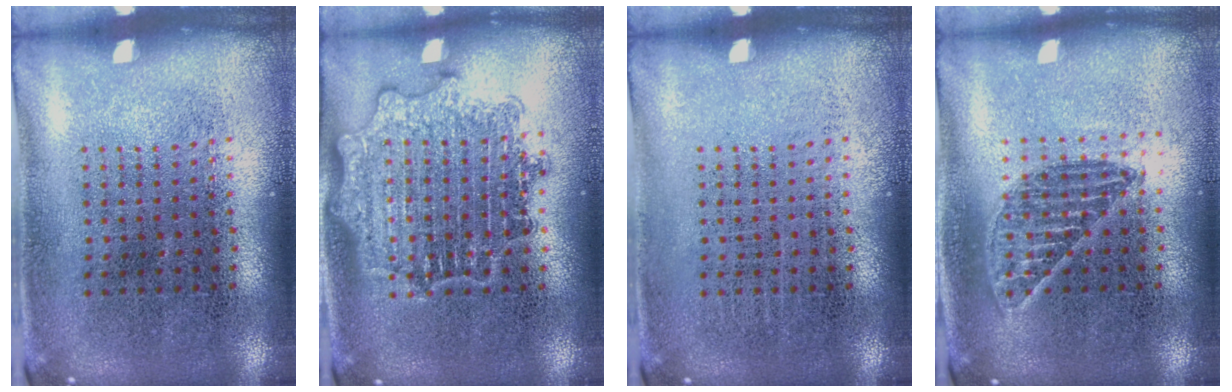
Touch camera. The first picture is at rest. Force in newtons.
{"total": 1.8, "press": 1.7, "slide": 0.2}
{"total": 0.0}
{"total": 1.2, "press": 1.1, "slide": 0.5}